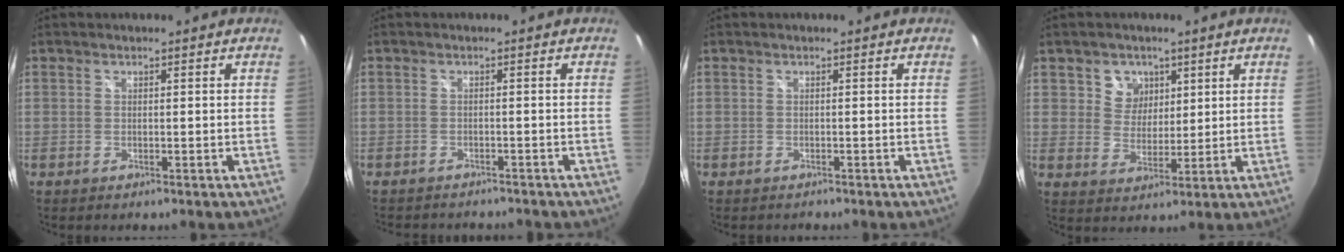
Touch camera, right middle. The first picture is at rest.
{"total": 5.5, "force": [-5.1, 1.3, 1.6], "torque": [-0.040, -0.015, -0.072]}
{"total": 0.5, "force": [-0.5, 0.0, 0.0], "torque": [0.000, -0.002, -0.009]}
{"total": 5.6, "force": [2.6, 4.7, 1.3], "torque": [-0.020, 0.010, 0.052]}